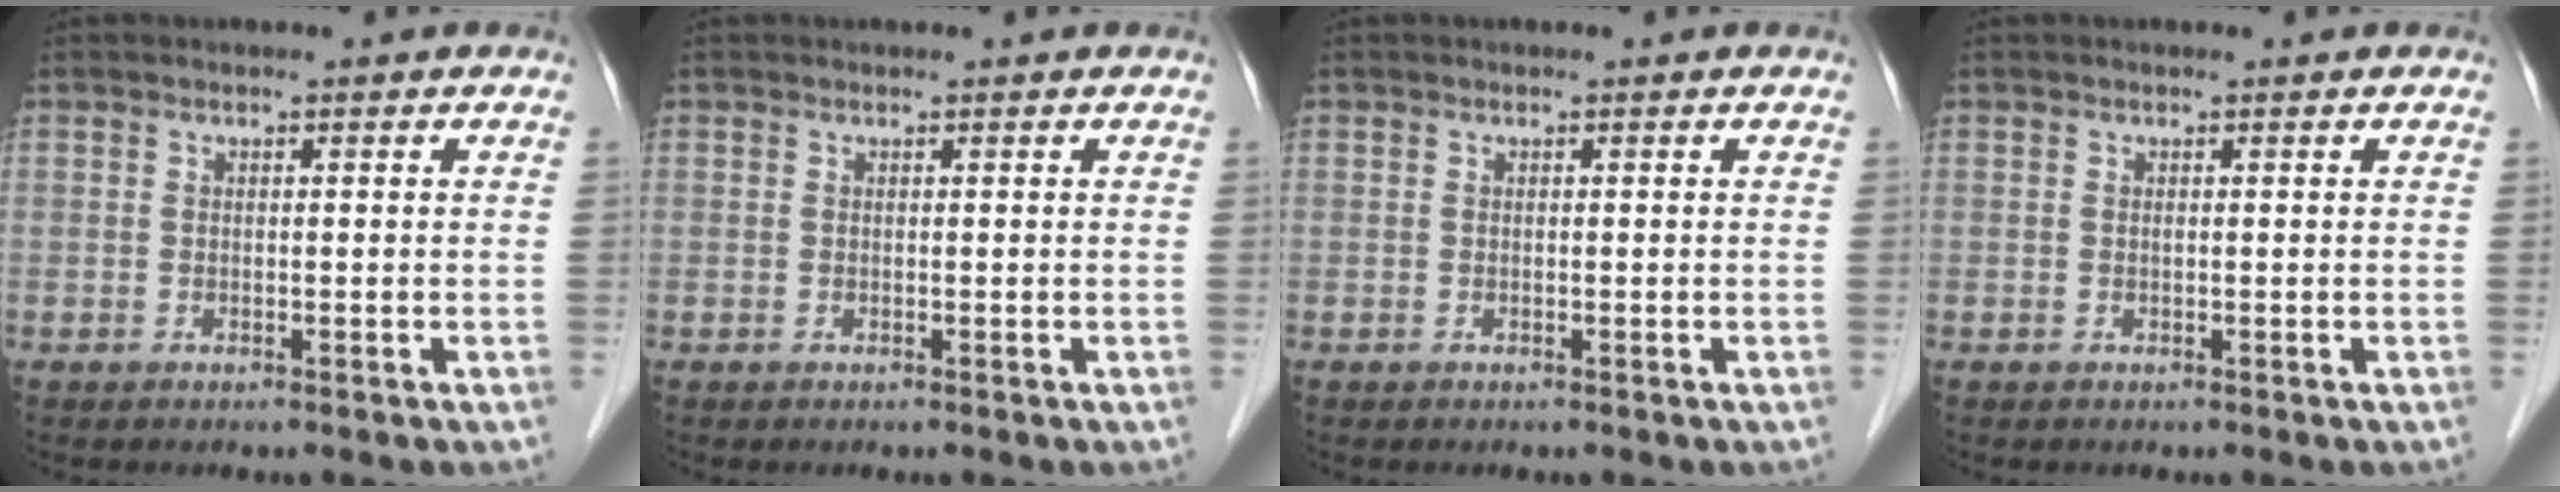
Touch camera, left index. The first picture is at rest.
{"total": 0.7, "force": [-0.7, 0.0, -0.2], "torque": [0.004, -0.001, -0.014]}
{"total": 0.0}
{"total": 0.9, "force": [-0.9, -0.1, 0.0], "torque": [-0.002, -0.005, -0.017]}